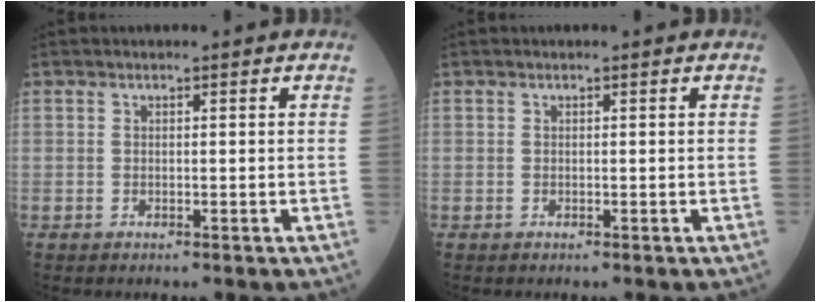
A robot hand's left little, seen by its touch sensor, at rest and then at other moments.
{"total": 0.0}